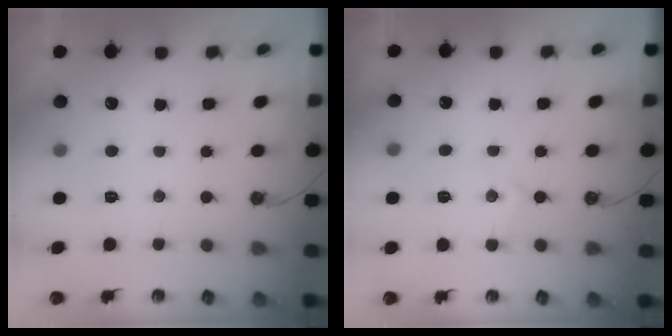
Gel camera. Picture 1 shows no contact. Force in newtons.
{"total": 4.6, "press": 4.6, "slide": 0.3}